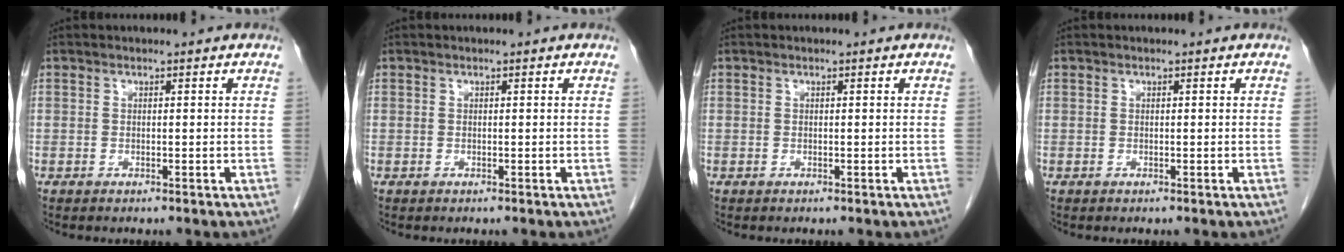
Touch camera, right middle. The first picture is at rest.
{"total": 0.0}
{"total": 0.0}
{"total": 0.0}